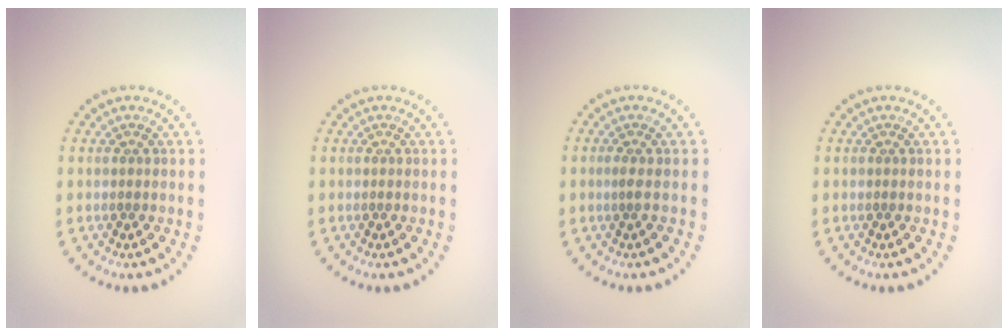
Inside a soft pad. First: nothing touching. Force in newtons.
{"total": 0.0}
{"total": 0.5, "press": 0.3, "slide": 0.4}
{"total": 0.0}